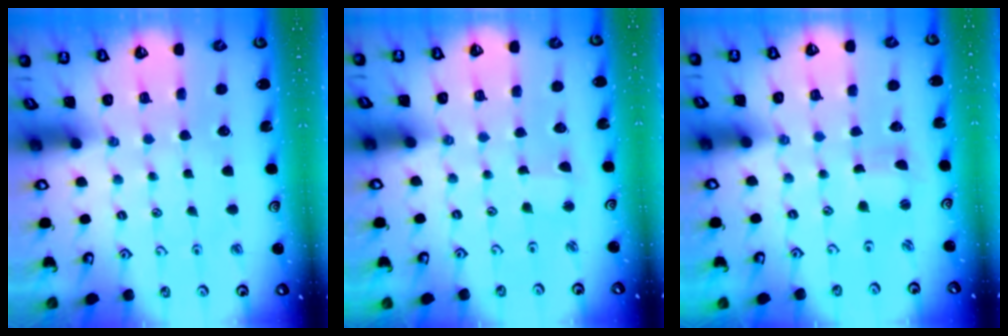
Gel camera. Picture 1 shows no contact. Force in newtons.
{"total": 1.8, "press": 1.8, "slide": 0.2}
{"total": 1.3, "press": 1.3, "slide": 0.1}